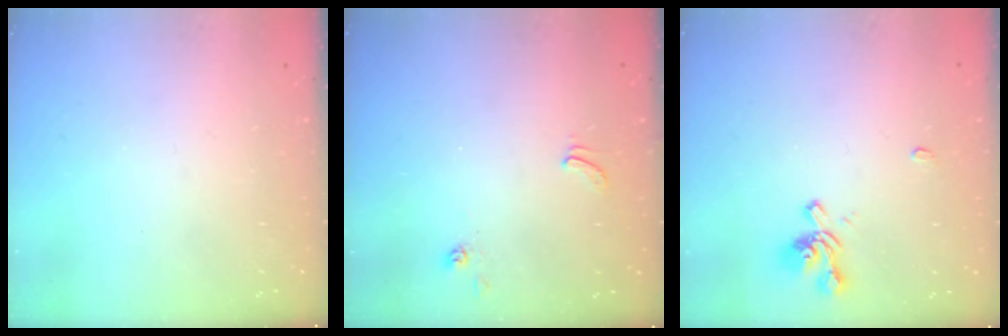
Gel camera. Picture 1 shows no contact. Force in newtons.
{"total": 2.3, "press": 2.3, "slide": 0.4}
{"total": 1.8, "press": 1.4, "slide": 1.1}